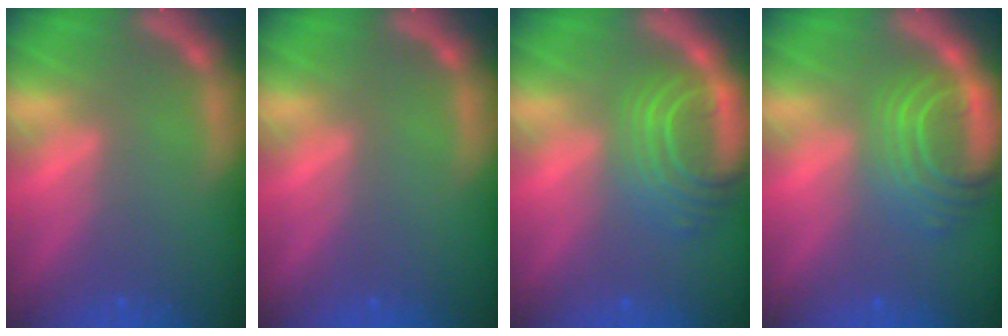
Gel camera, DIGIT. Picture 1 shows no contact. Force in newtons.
{"total": 0.0}
{"total": 7.0}
{"total": 7.0}